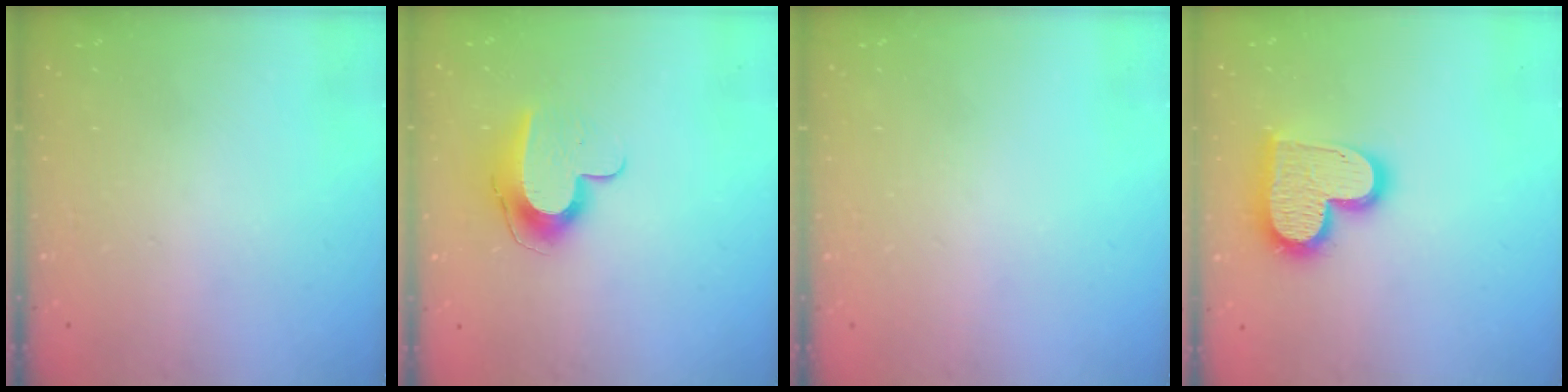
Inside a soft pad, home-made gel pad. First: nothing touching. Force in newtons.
{"total": 10.1, "press": 10.1, "slide": 0.6}
{"total": 0.0}
{"total": 16.6, "press": 16.5, "slide": 1.2}